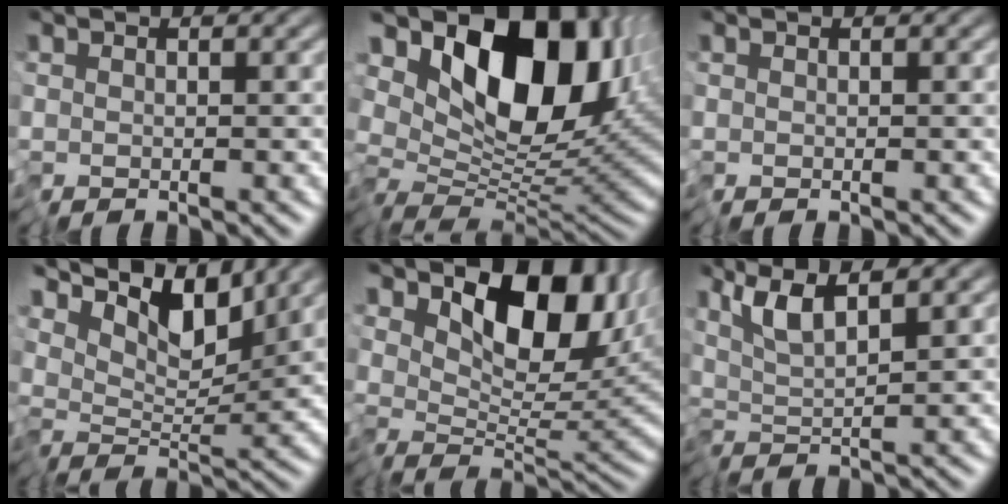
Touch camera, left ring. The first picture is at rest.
{"total": 14.1, "force": [5.0, 7.5, 10.8], "torque": [-0.172, 0.018, 0.079]}
{"total": 0.0}
{"total": 6.8, "force": [5.0, 2.4, 3.9], "torque": [-0.068, 0.008, 0.081]}
{"total": 9.6, "force": [4.3, 5.1, 6.9], "torque": [-0.106, -0.010, 0.071]}
{"total": 3.7, "force": [2.4, -0.1, 2.8], "torque": [-0.055, 0.007, 0.049]}